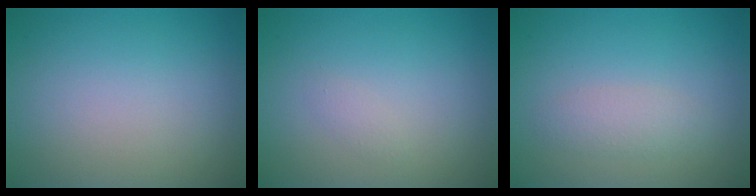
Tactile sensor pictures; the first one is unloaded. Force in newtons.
{"total": 0.6, "press": 0.6, "slide": 0.1}
{"total": 1.7, "press": 1.7, "slide": 0.1}